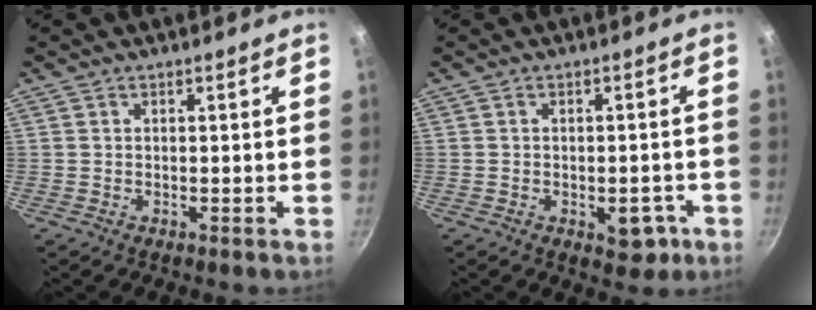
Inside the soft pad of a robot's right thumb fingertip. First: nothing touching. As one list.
[{"total": 5.3, "force": [-2.0, 3.1, 3.8], "torque": [-0.020, 0.017, -0.017]}]